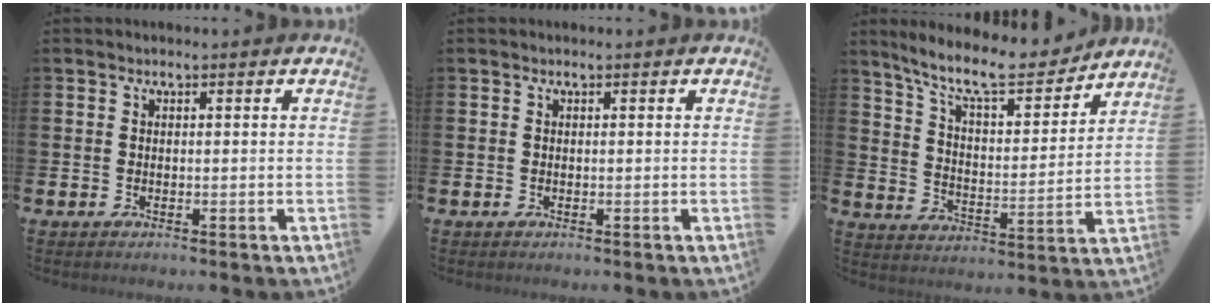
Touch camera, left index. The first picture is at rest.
{"total": 0.0}
{"total": 10.5, "force": [9.2, 2.4, 4.4], "torque": [-0.107, -0.061, 0.156]}